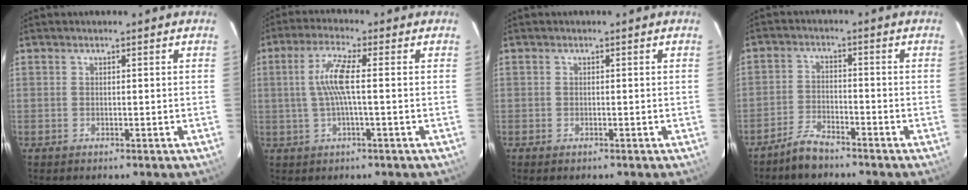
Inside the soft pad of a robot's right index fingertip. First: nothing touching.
{"total": 6.7, "force": [0.0, 0.2, 6.7], "torque": [-0.136, 0.003, 0.005]}
{"total": 0.7, "force": [-0.6, 0.3, 0.3], "torque": [-0.007, -0.004, -0.011]}
{"total": 4.8, "force": [-4.3, 1.2, 1.9], "torque": [-0.057, 0.005, -0.082]}